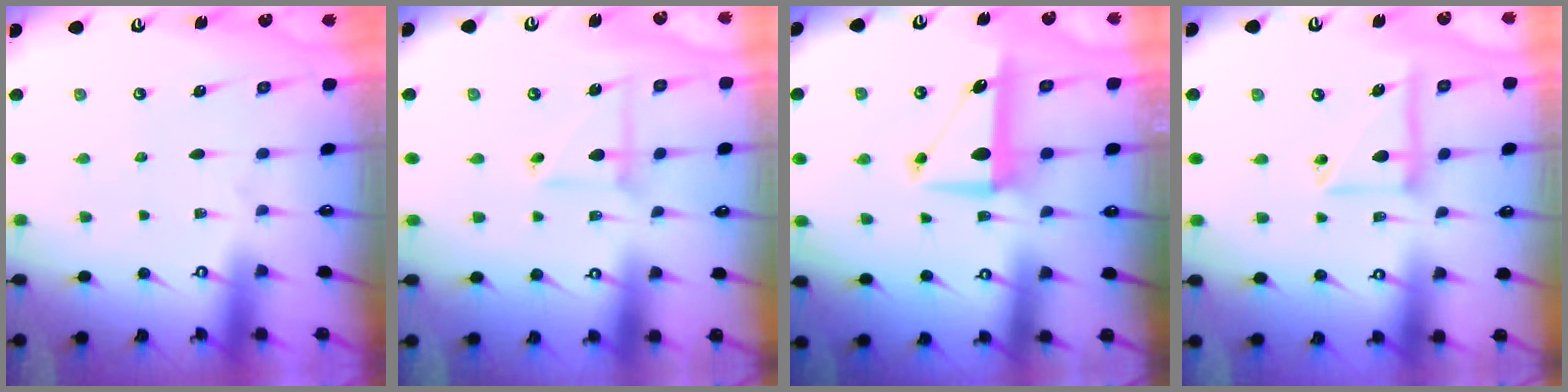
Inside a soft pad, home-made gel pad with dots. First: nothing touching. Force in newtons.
{"total": 4.6, "press": 4.6, "slide": 0.5}
{"total": 8.1, "press": 7.7, "slide": 2.4}
{"total": 12.3, "press": 12.1, "slide": 1.7}